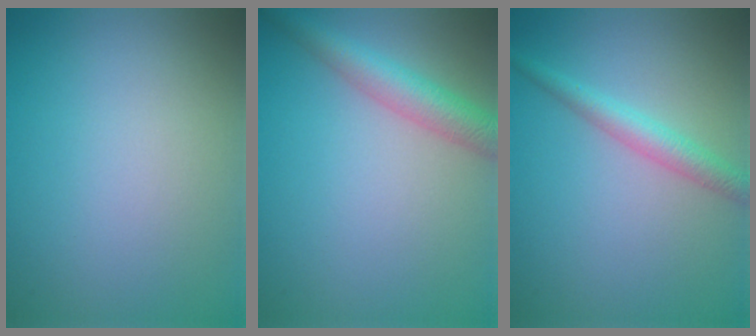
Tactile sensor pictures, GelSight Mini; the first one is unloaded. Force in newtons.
{"total": 4.0, "press": 4.0, "slide": 0.1}
{"total": 2.5, "press": 2.5, "slide": 0.1}